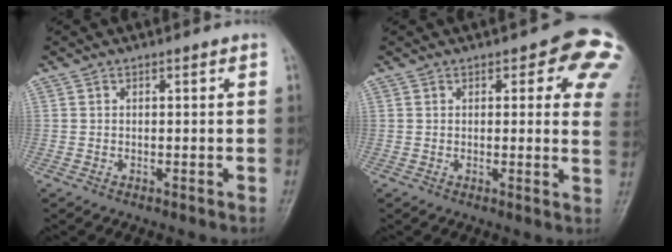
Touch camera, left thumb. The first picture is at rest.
{"total": 10.7, "force": [4.2, 4.3, 8.8], "torque": [-0.052, -0.010, 0.036]}